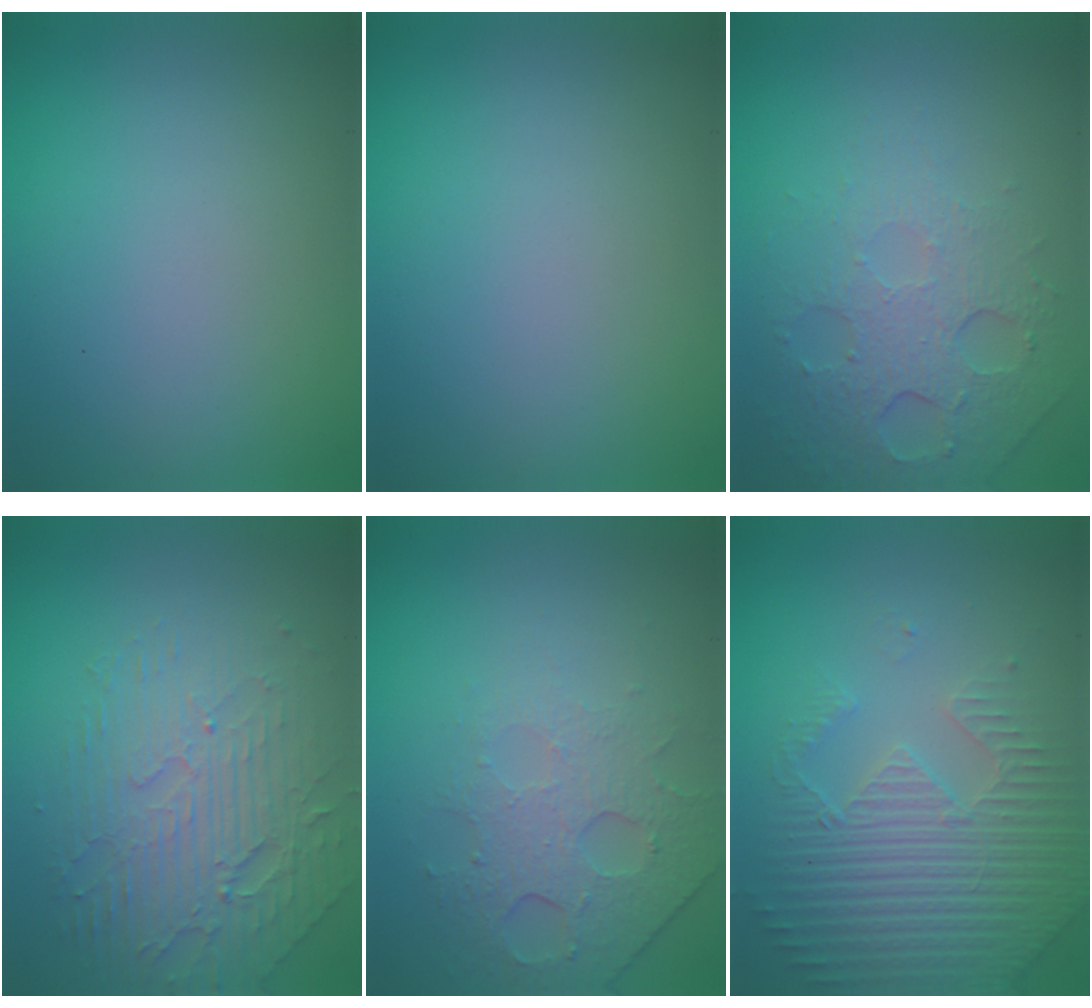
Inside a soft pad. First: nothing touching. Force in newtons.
{"total": 0.0}
{"total": 5.2, "press": 3.3, "slide": 3.9}
{"total": 5.0, "press": 4.2, "slide": 2.8}
{"total": 4.8, "press": 3.2, "slide": 3.6}
{"total": 4.8, "press": 4.3, "slide": 2.1}